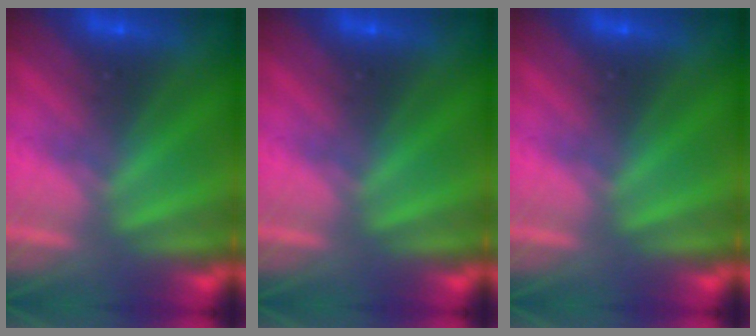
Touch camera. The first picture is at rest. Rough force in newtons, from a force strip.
{"total": 0.0}
{"total": 0.0}